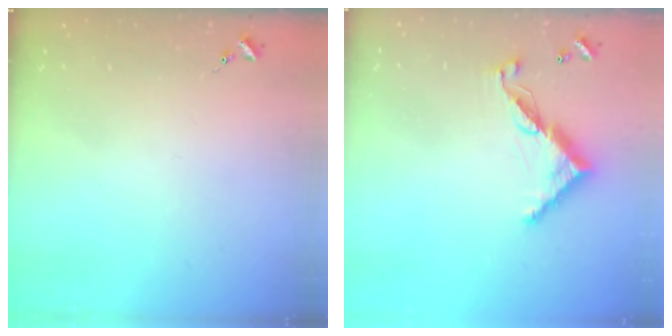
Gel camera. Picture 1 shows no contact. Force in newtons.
{"total": 11.0, "press": 11.0, "slide": 0.4}